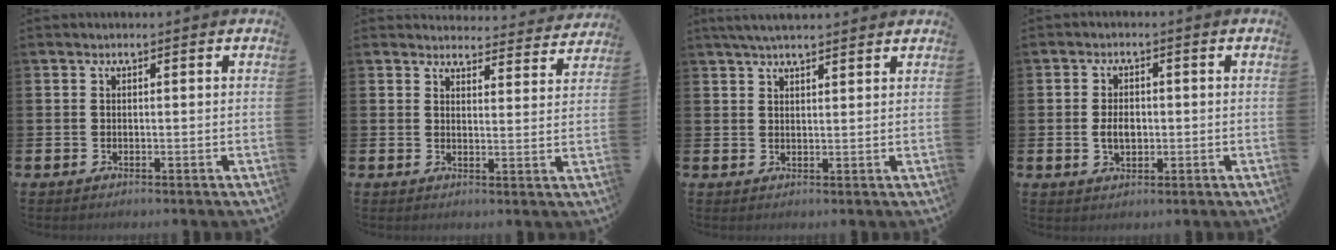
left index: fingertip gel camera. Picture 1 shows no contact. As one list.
[{"total": 3.8, "force": [3.8, 0.6, 0.1], "torque": [-0.002, -0.031, 0.064]}, {"total": 3.7, "force": [3.4, 0.5, 1.5], "torque": [-0.034, -0.003, 0.061]}, {"total": 3.2, "force": [-0.1, 2.1, 2.4], "torque": [-0.027, -0.001, -0.008]}]